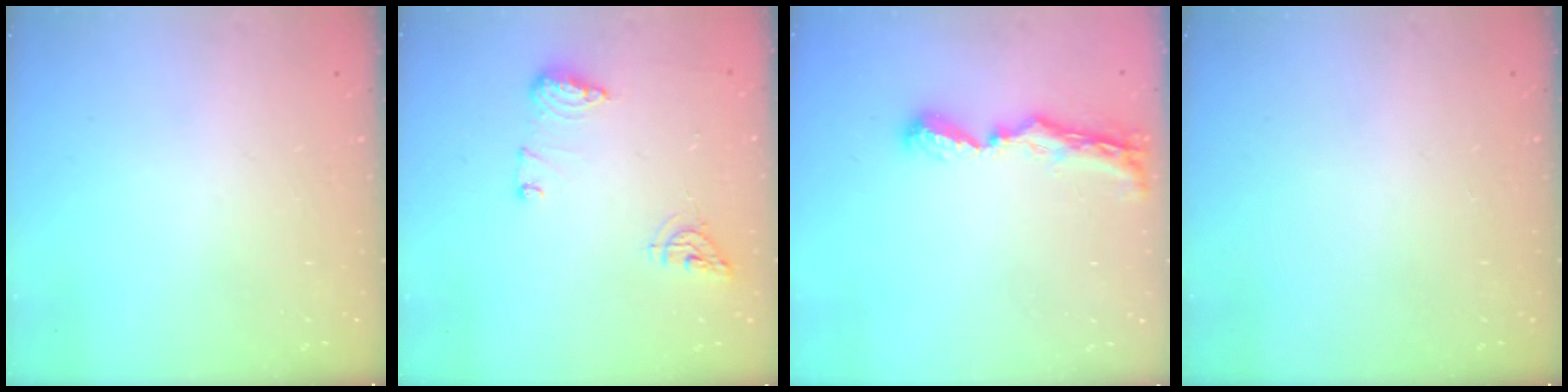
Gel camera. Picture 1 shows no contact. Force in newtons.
{"total": 8.6, "press": 8.4, "slide": 1.4}
{"total": 8.6, "press": 8.5, "slide": 0.8}
{"total": 0.0}